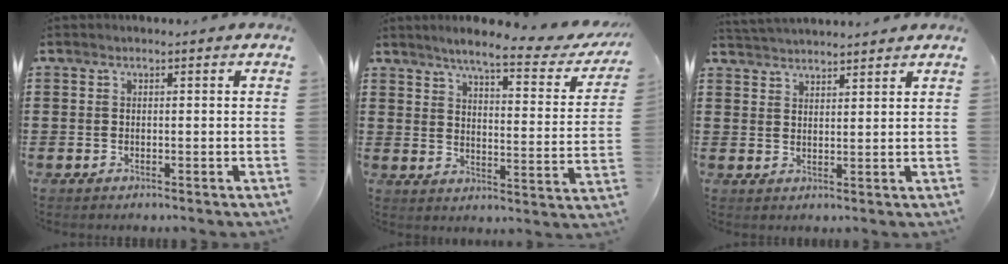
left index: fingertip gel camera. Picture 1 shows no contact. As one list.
[{"total": 6.5, "force": [5.3, 0.3, 3.7], "torque": [-0.079, -0.032, 0.083]}, {"total": 2.6, "force": [2.6, -0.1, -0.2], "torque": [-0.004, -0.006, 0.050]}]